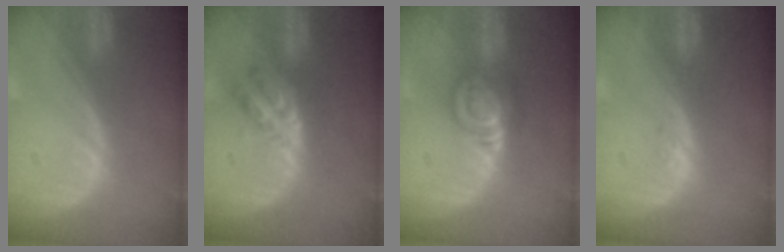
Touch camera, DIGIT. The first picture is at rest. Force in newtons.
{"total": 4.7, "press": 4.2, "slide": 2.2}
{"total": 6.6, "press": 5.6, "slide": 3.4}
{"total": 0.9, "press": 0.8, "slide": 0.4}